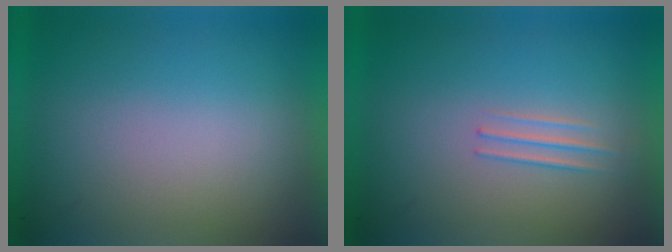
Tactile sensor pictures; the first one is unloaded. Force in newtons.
{"total": 1.4}